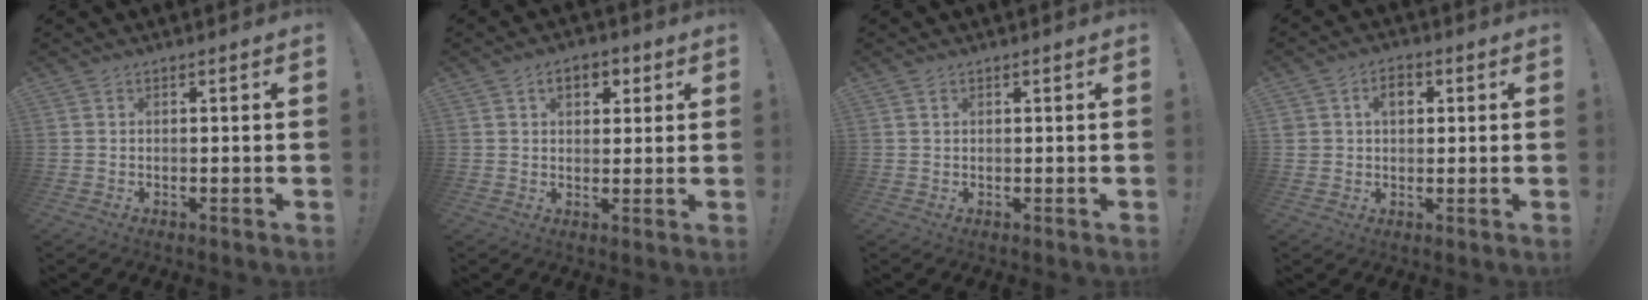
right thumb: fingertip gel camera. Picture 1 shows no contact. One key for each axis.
{"total": 6.1, "fx": 2.3, "fy": 4.0, "fz": 4.0, "tx": -0.054, "ty": 0.004, "tz": 0.038}
{"total": 0.6, "fx": 0.4, "fy": 0.4, "fz": 0.3, "tx": -0.007, "ty": 0.000, "tz": 0.008}
{"total": 5.3, "fx": 1.6, "fy": 4.2, "fz": 2.8, "tx": -0.049, "ty": 0.005, "tz": 0.028}